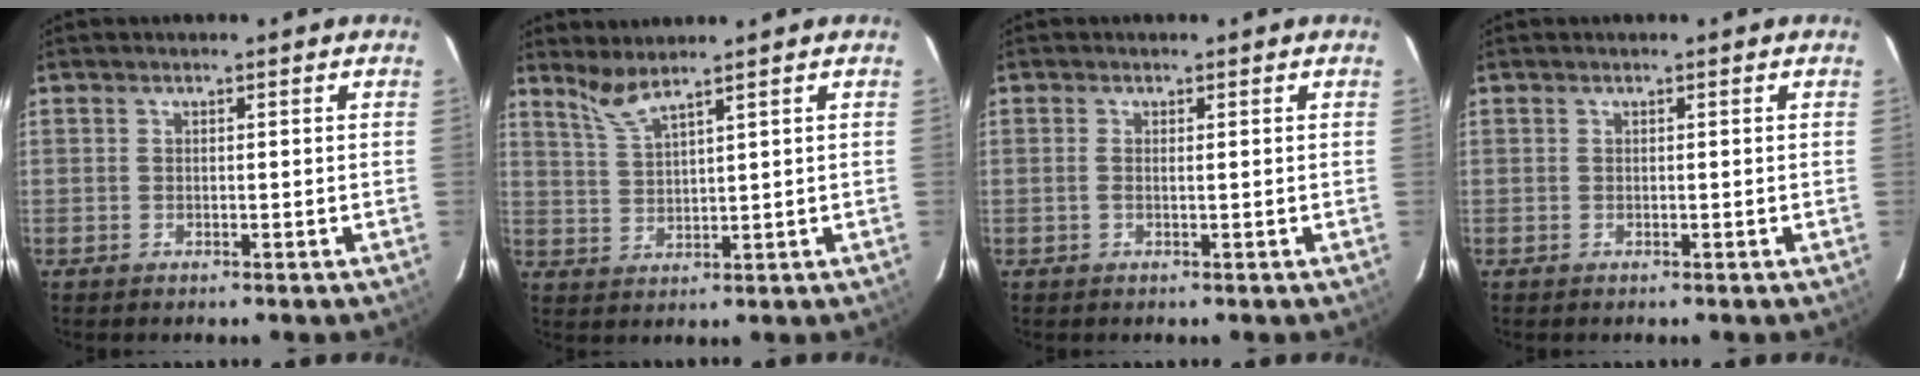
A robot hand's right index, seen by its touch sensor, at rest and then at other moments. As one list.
[{"total": 4.1, "force": [3.6, -0.4, 2.0], "torque": [-0.045, -0.001, 0.078]}, {"total": 0.8, "force": [0.1, 0.0, 0.8], "torque": [-0.020, 0.000, -0.002]}, {"total": 0.0}]